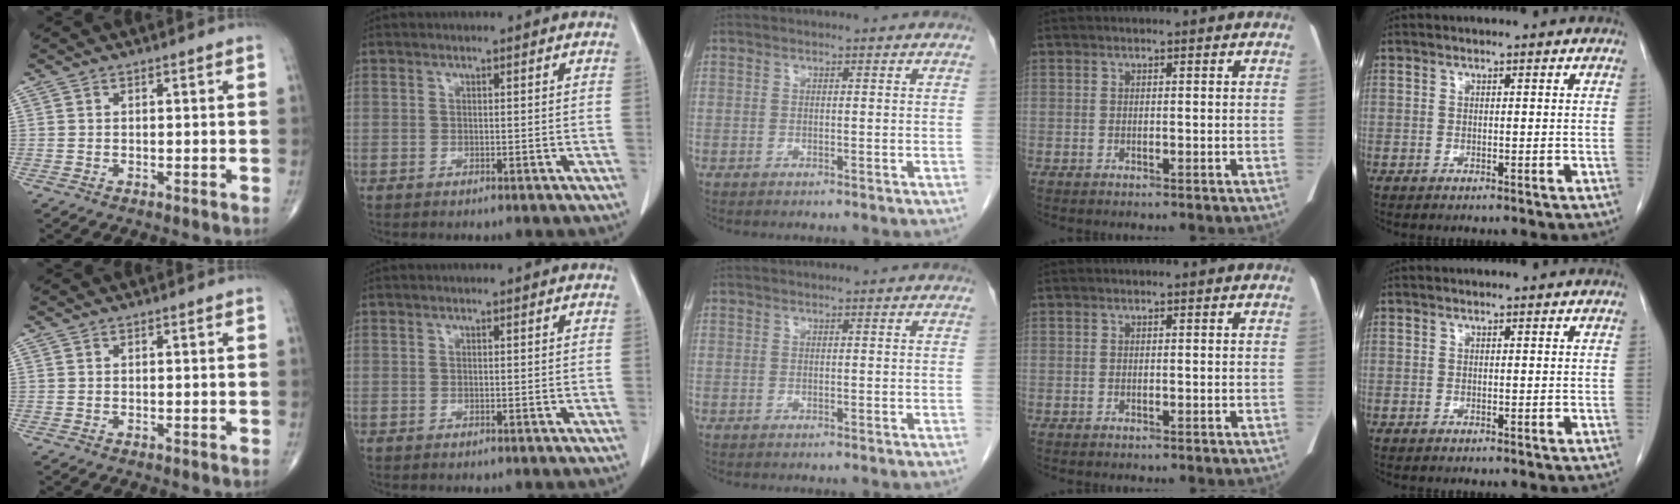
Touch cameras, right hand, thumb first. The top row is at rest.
{}